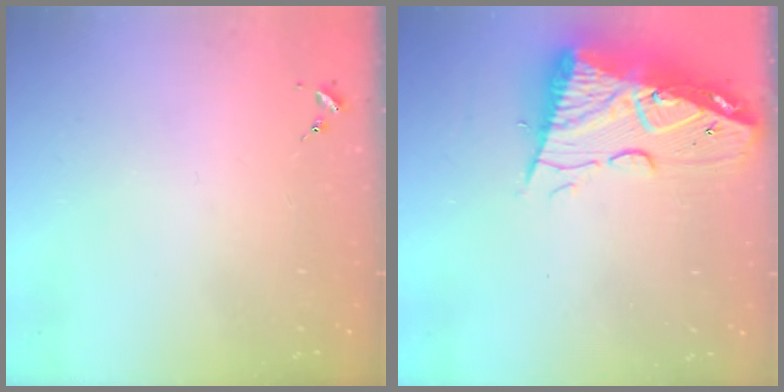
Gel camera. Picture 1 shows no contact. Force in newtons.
{"total": 15.5, "press": 15.4, "slide": 1.4}